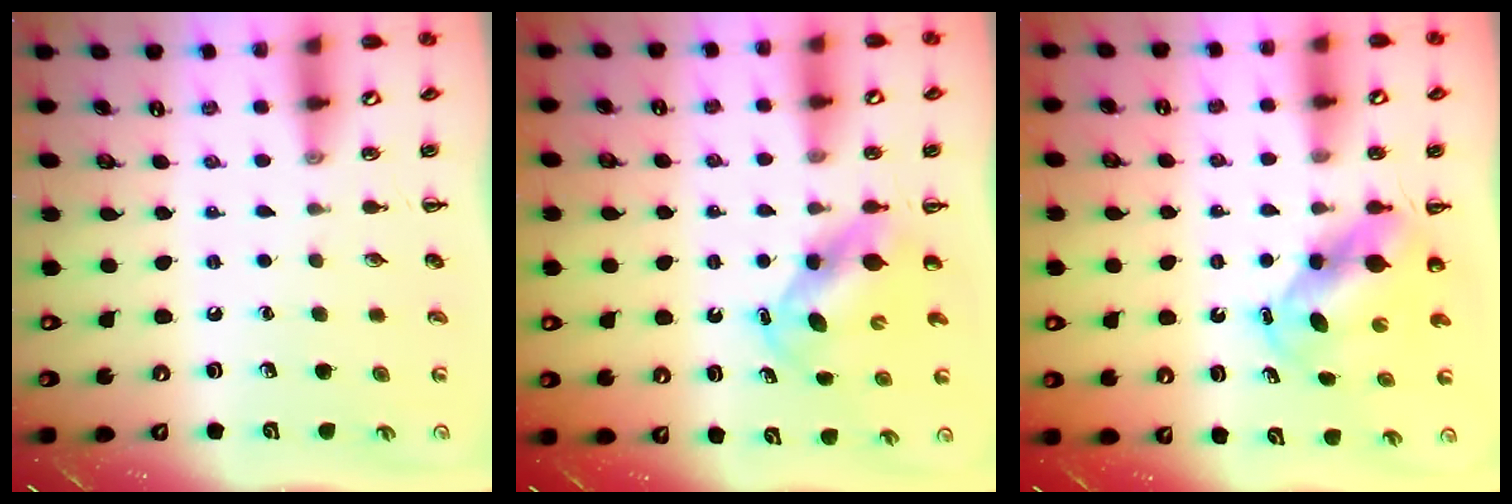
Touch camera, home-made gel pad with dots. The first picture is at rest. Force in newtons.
{"total": 5.7, "press": 5.7, "slide": 0.8}
{"total": 5.3, "press": 5.1, "slide": 1.4}